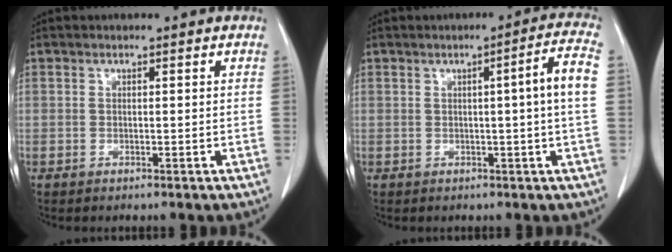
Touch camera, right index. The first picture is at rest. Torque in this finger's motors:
{"motor_torque": [0.22, 0.14, 0.12, 0.05]}